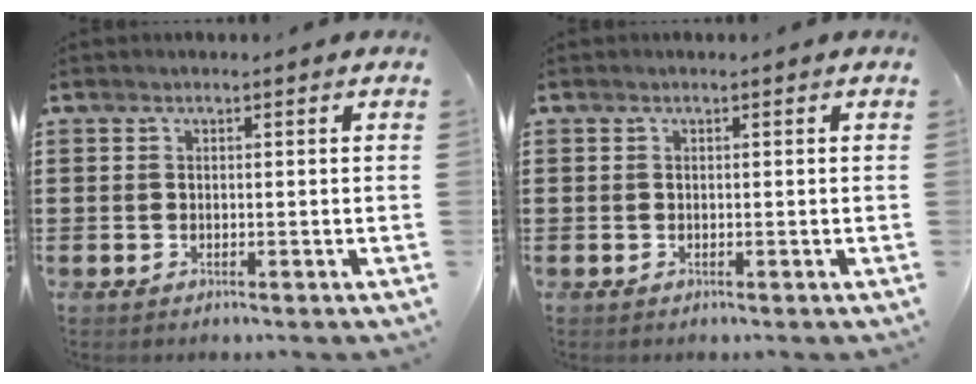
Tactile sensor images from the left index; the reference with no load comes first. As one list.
[{"total": 0.0}]